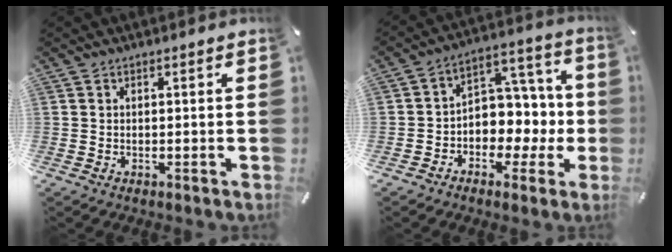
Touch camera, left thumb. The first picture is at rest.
{"total": 9.2, "force": [-1.5, 8.2, 3.8], "torque": [-0.041, 0.002, -0.021]}